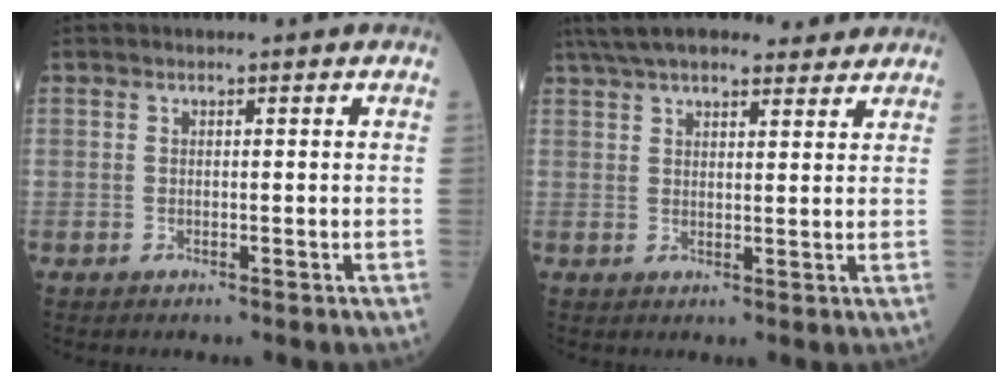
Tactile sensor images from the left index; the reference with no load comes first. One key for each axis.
{"total": 15.2, "fx": 12.9, "fy": 3.9, "fz": 6.9, "tx": -0.121, "ty": 0.051, "tz": 0.192}